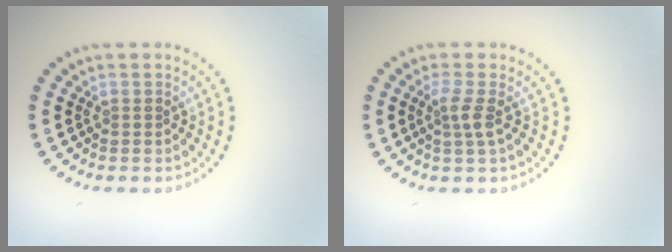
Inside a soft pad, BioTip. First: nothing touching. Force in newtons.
{"total": 1.9, "press": 1.4, "slide": 1.3}